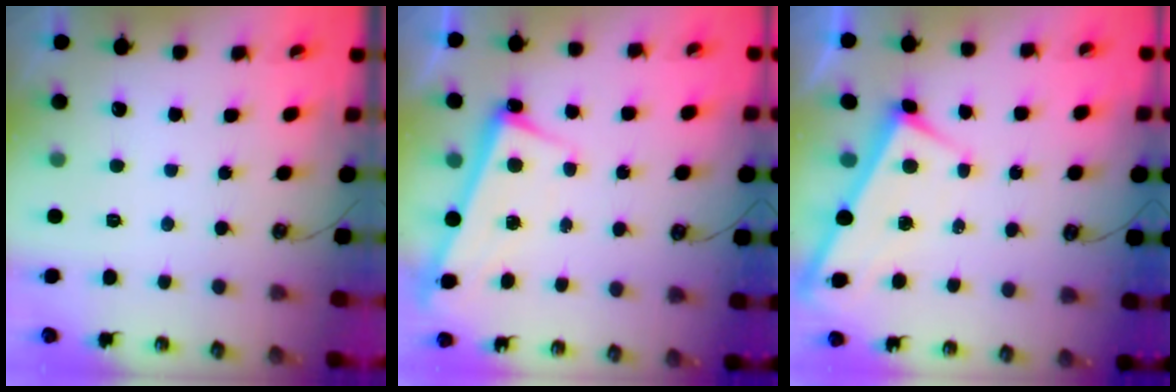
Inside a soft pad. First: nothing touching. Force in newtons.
{"total": 2.5, "press": 2.5, "slide": 0.7}
{"total": 2.6, "press": 2.6, "slide": 0.2}